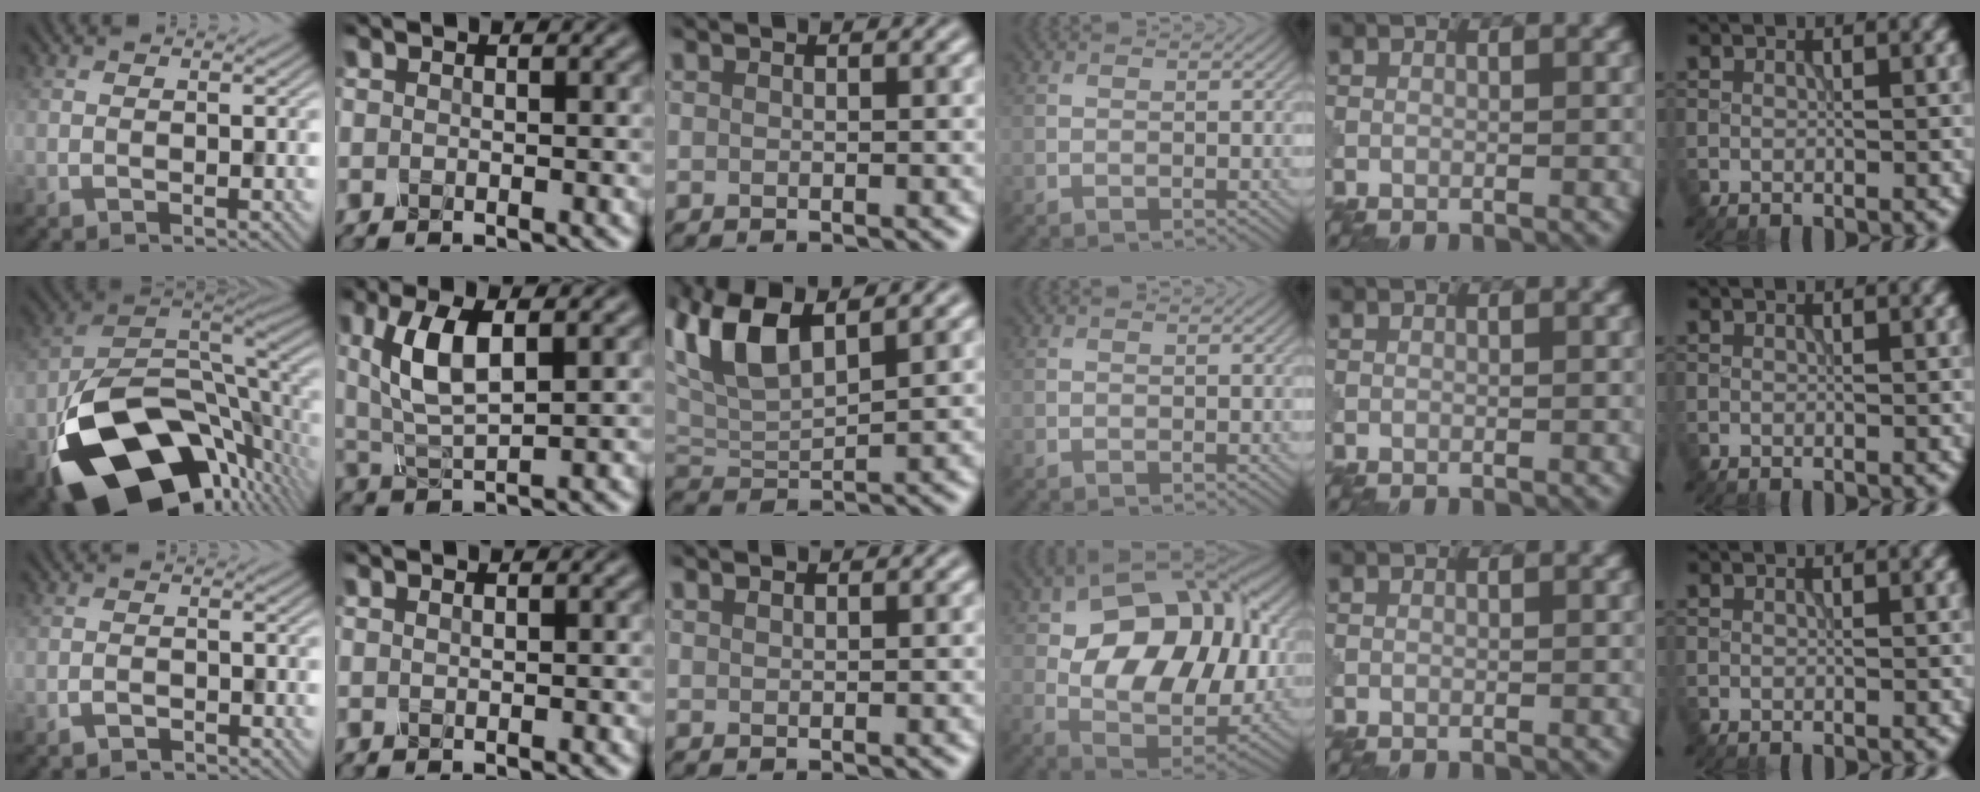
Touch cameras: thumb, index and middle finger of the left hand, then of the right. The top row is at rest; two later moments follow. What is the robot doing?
{"motion": "shake", "object": "sieve"}